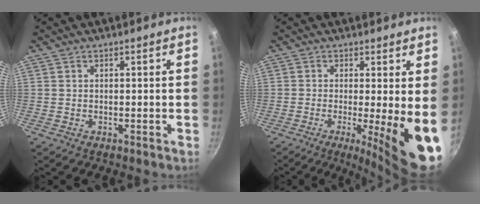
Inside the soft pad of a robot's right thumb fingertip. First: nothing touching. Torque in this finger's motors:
{"motor_torque": [2.55, 2.45, 1.81, -0.41, 0.37]}